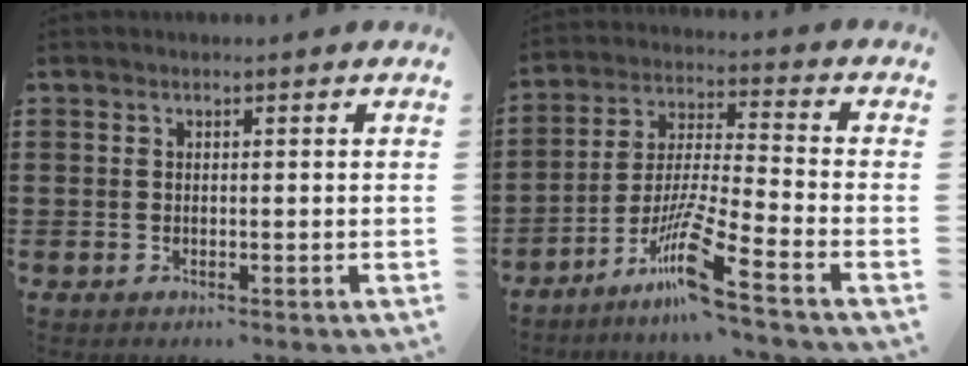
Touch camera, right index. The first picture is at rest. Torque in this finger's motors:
{"motor_torque": [0.33, -0.23, 0.30, 0.21]}